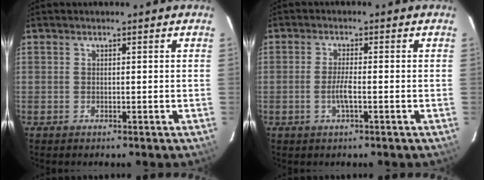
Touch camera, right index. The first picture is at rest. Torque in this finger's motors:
{"motor_torque": [0.28, 0.10, 0.17, 0.07]}